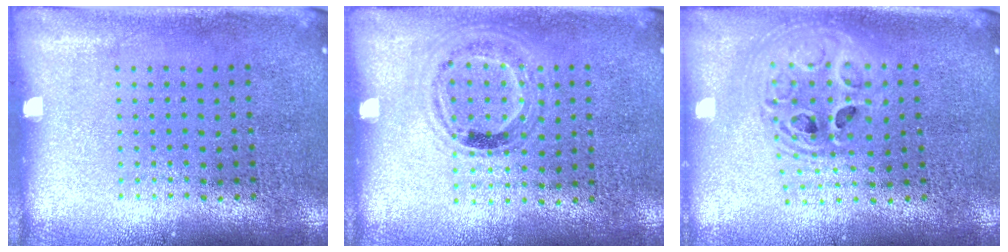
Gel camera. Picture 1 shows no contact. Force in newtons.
{"total": 0.9, "press": 0.7, "slide": 0.5}
{"total": 2.0, "press": 1.6, "slide": 1.2}